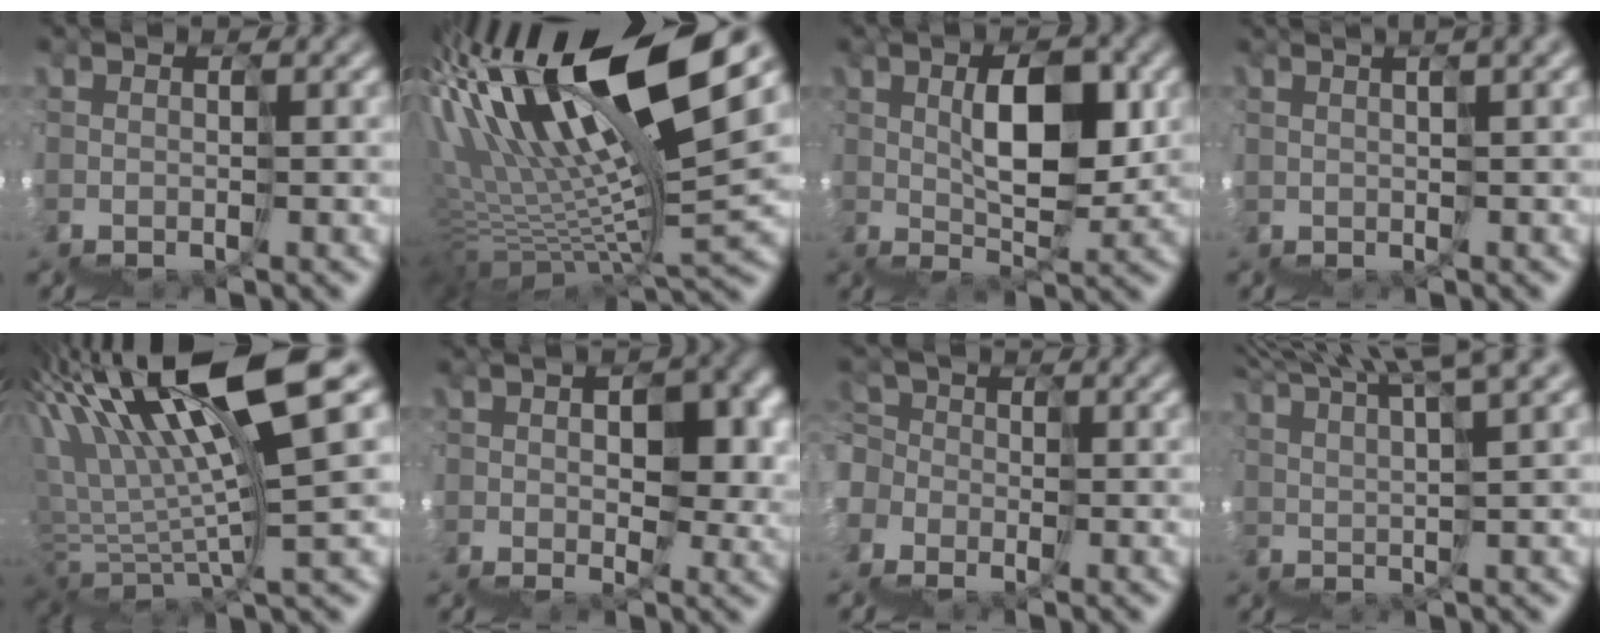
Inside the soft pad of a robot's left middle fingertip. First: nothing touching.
{"total": 12.2, "force": [6.0, 2.3, 10.4], "torque": [-0.187, 0.041, 0.101]}
{"total": 3.3, "force": [2.7, 0.6, 1.8], "torque": [-0.022, 0.043, 0.037]}
{"total": 4.1, "force": [2.9, 0.9, 2.7], "torque": [-0.014, 0.037, 0.056]}
{"total": 8.3, "force": [5.3, 0.3, 6.4], "torque": [-0.117, 0.044, 0.092]}
{"total": 8.9, "force": [1.9, 5.8, 6.5], "torque": [-0.080, 0.018, 0.042]}
{"total": 4.1, "force": [-2.8, 2.5, -1.6], "torque": [0.015, 0.012, -0.052]}
{"total": 9.6, "force": [8.5, 0.4, 4.5], "torque": [-0.062, 0.070, 0.121]}